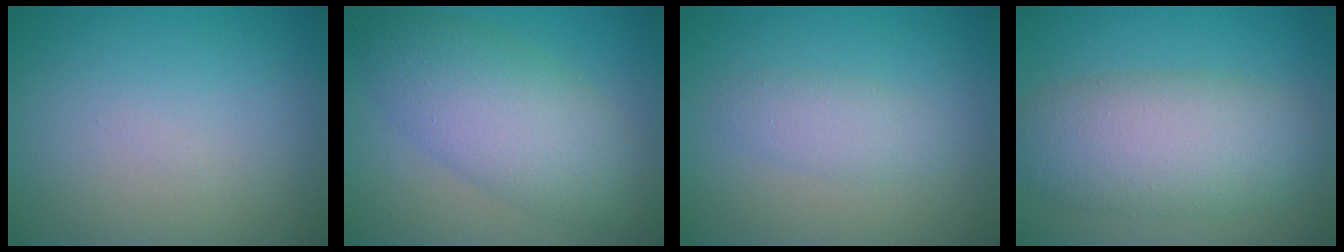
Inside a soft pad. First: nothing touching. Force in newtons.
{"total": 7.5, "press": 7.5, "slide": 0.2}
{"total": 2.1, "press": 2.1, "slide": 0.1}
{"total": 7.6, "press": 7.6, "slide": 0.5}